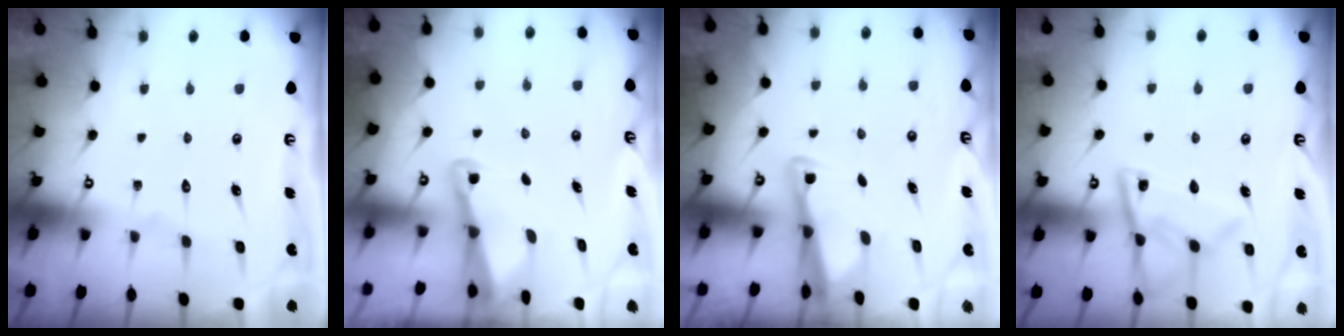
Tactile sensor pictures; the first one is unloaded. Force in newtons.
{"total": 2.2, "press": 2.2, "slide": 0.3}
{"total": 2.7, "press": 2.7, "slide": 0.3}
{"total": 13.4, "press": 13.4, "slide": 1.3}